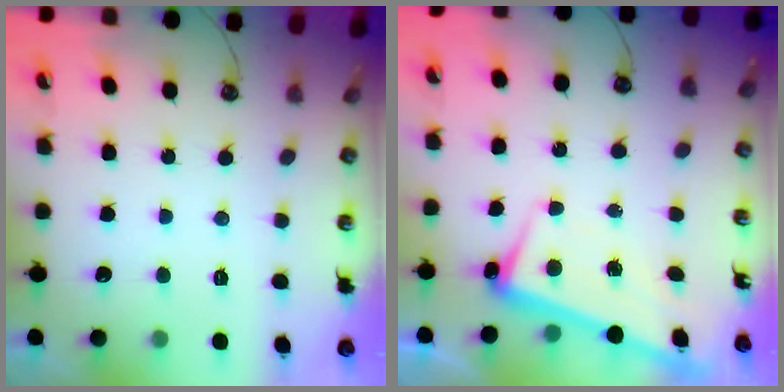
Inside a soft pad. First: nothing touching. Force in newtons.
{"total": 2.3, "press": 2.2, "slide": 0.8}